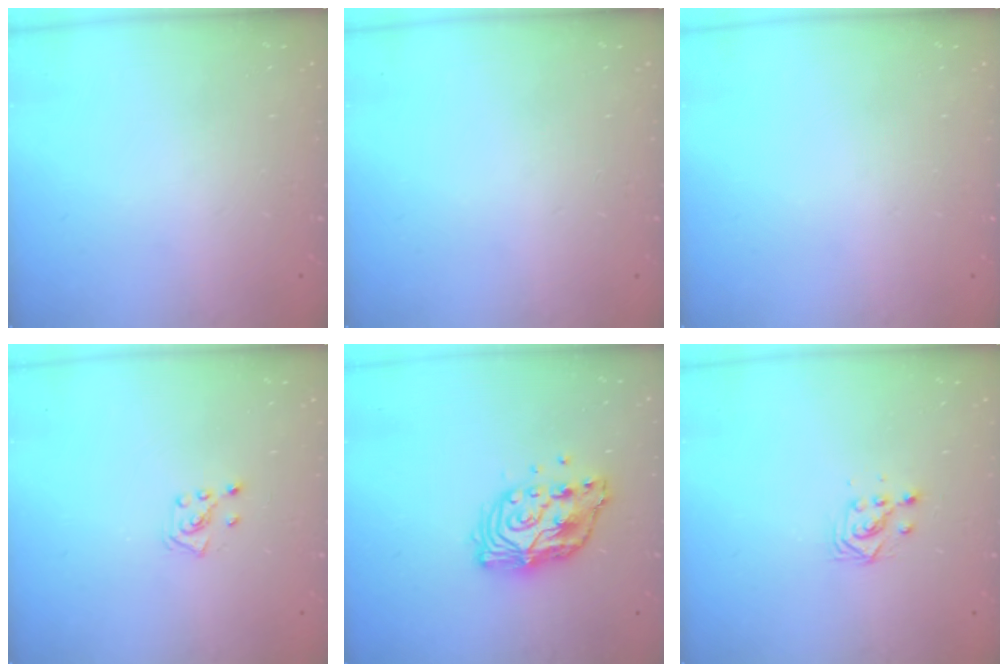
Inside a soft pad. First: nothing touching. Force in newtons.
{"total": 0.0}
{"total": 0.0}
{"total": 3.8, "press": 3.8, "slide": 0.4}
{"total": 11.8, "press": 11.7, "slide": 1.0}
{"total": 3.2, "press": 3.2, "slide": 0.2}